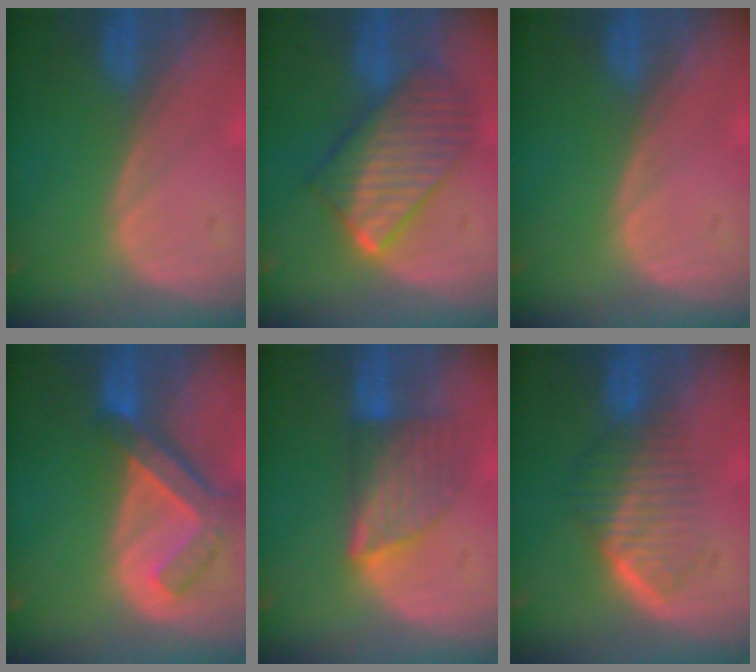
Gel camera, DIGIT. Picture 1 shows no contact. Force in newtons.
{"total": 10.0, "press": 9.9, "slide": 0.8}
{"total": 0.0}
{"total": 7.4, "press": 6.4, "slide": 3.6}
{"total": 6.5, "press": 6.5, "slide": 0.9}
{"total": 6.6, "press": 5.9, "slide": 3.1}